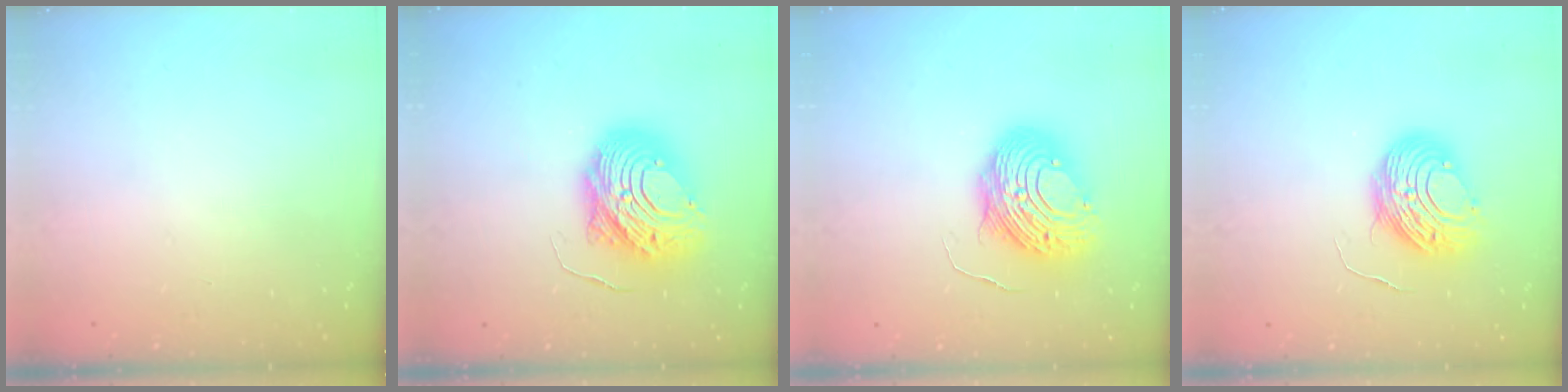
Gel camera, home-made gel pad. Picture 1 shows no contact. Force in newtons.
{"total": 12.6, "press": 12.6, "slide": 1.3}
{"total": 12.7, "press": 12.7, "slide": 1.3}
{"total": 10.0, "press": 10.0, "slide": 0.9}